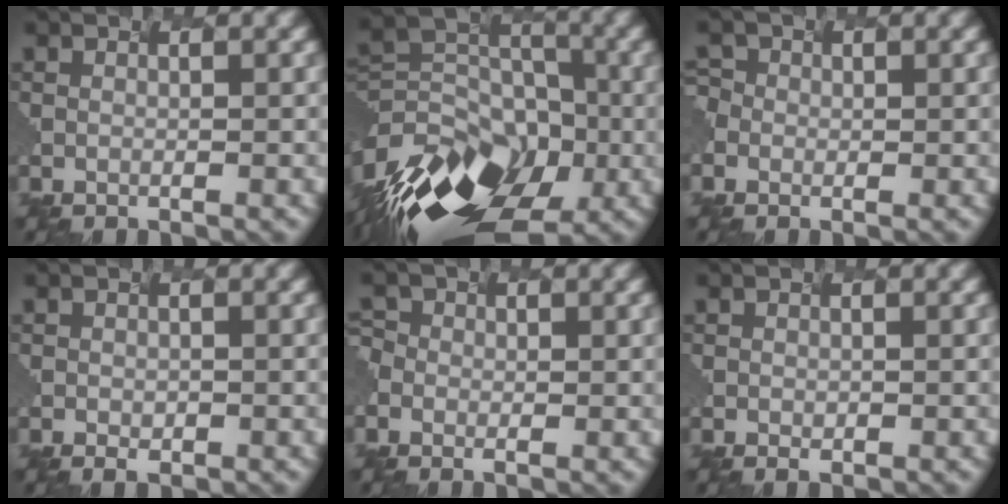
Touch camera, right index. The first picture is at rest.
{"total": 13.9, "force": [-8.8, 8.2, 6.9], "torque": [-0.174, 0.008, -0.133]}
{"total": 1.8, "force": [-1.5, 0.8, 0.0], "torque": [-0.019, 0.001, -0.008]}
{"total": 1.2, "force": [-1.1, -0.5, -0.1], "torque": [-0.024, -0.010, 0.005]}
{"total": 1.6, "force": [-1.5, 0.6, 0.3], "torque": [-0.022, 0.001, -0.012]}
{"total": 0.8, "force": [-0.6, -0.6, -0.2], "torque": [-0.011, -0.007, 0.010]}